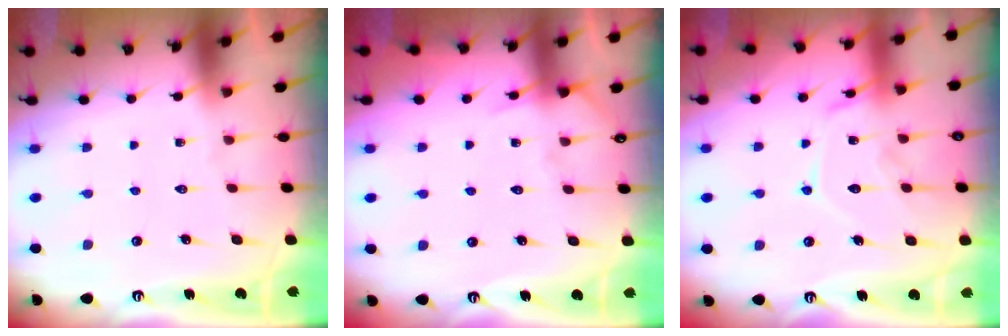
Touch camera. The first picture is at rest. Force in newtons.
{"total": 4.6, "press": 4.5, "slide": 0.6}
{"total": 13.2, "press": 13.2, "slide": 1.2}